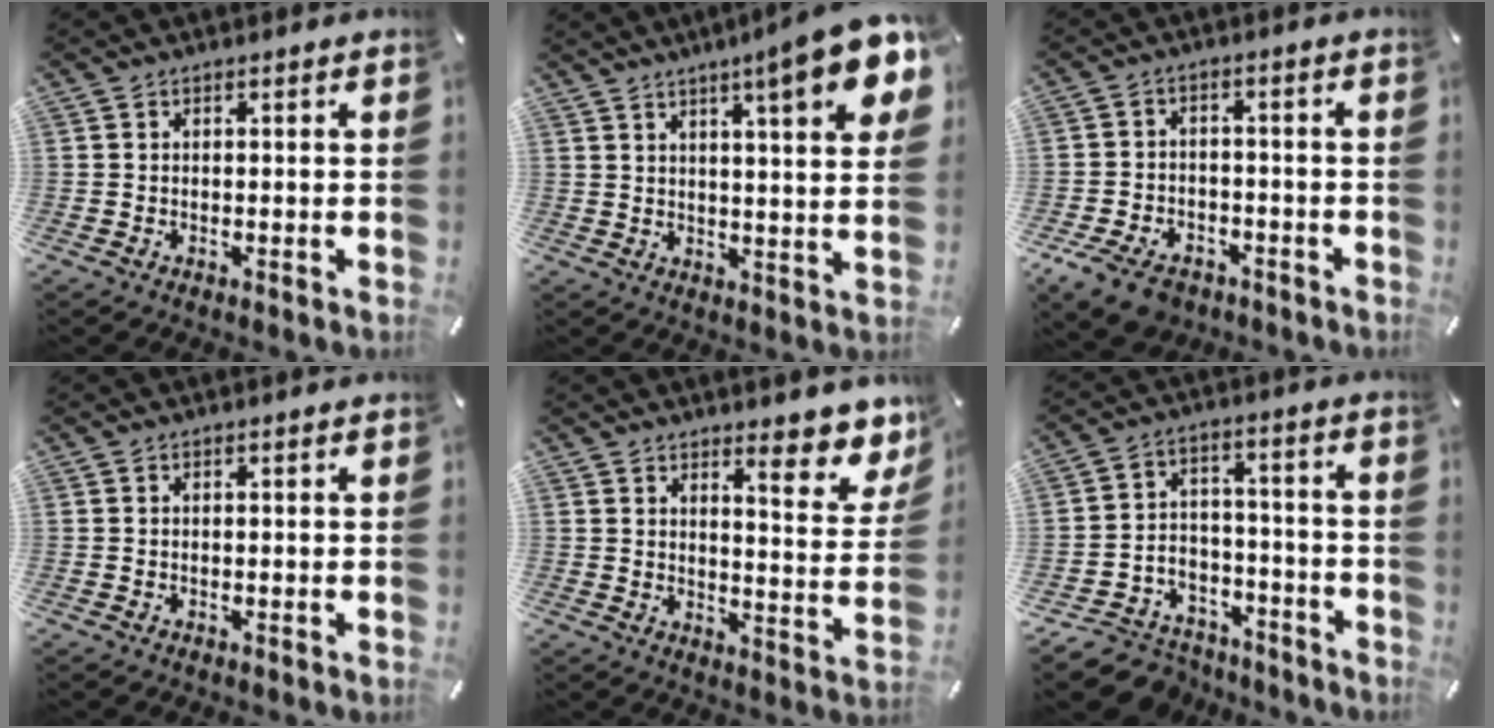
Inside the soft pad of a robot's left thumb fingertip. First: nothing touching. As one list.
[{"total": 12.6, "force": [7.4, 2.0, 10.0], "torque": [-0.139, -0.038, 0.113]}, {"total": 8.2, "force": [-5.4, 4.9, 3.6], "torque": [-0.078, 0.026, -0.100]}, {"total": 0.0}, {"total": 10.0, "force": [7.8, 3.0, 5.5], "torque": [-0.058, -0.066, 0.130]}, {"total": 8.1, "force": [-5.4, 5.9, 1.3], "torque": [-0.022, 0.032, -0.096]}]